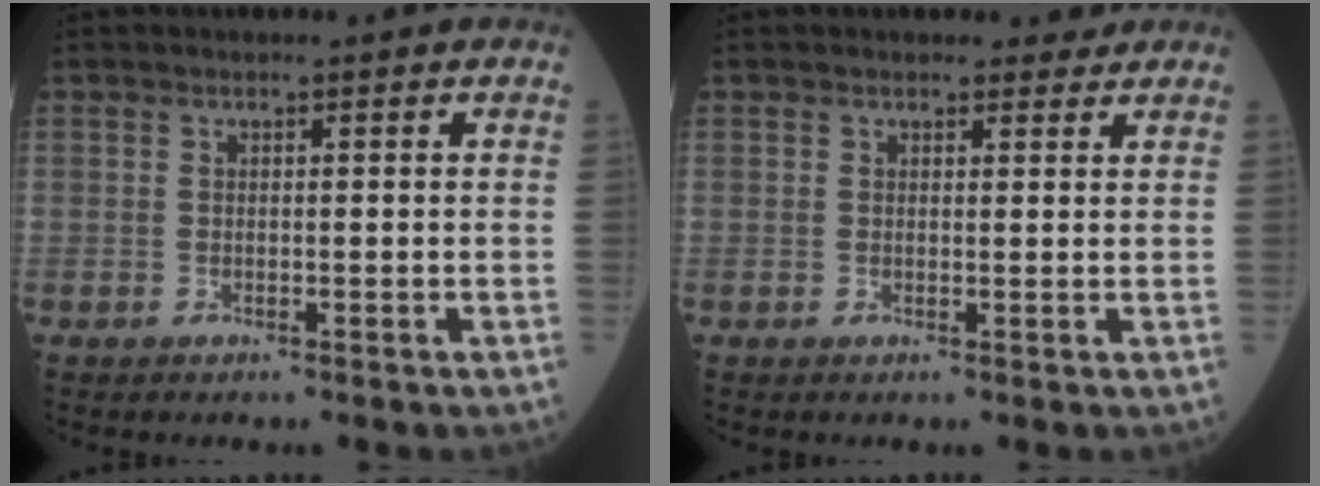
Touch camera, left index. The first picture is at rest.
{"total": 2.1, "force": [1.9, 0.9, 0.3], "torque": [-0.002, 0.000, 0.022]}